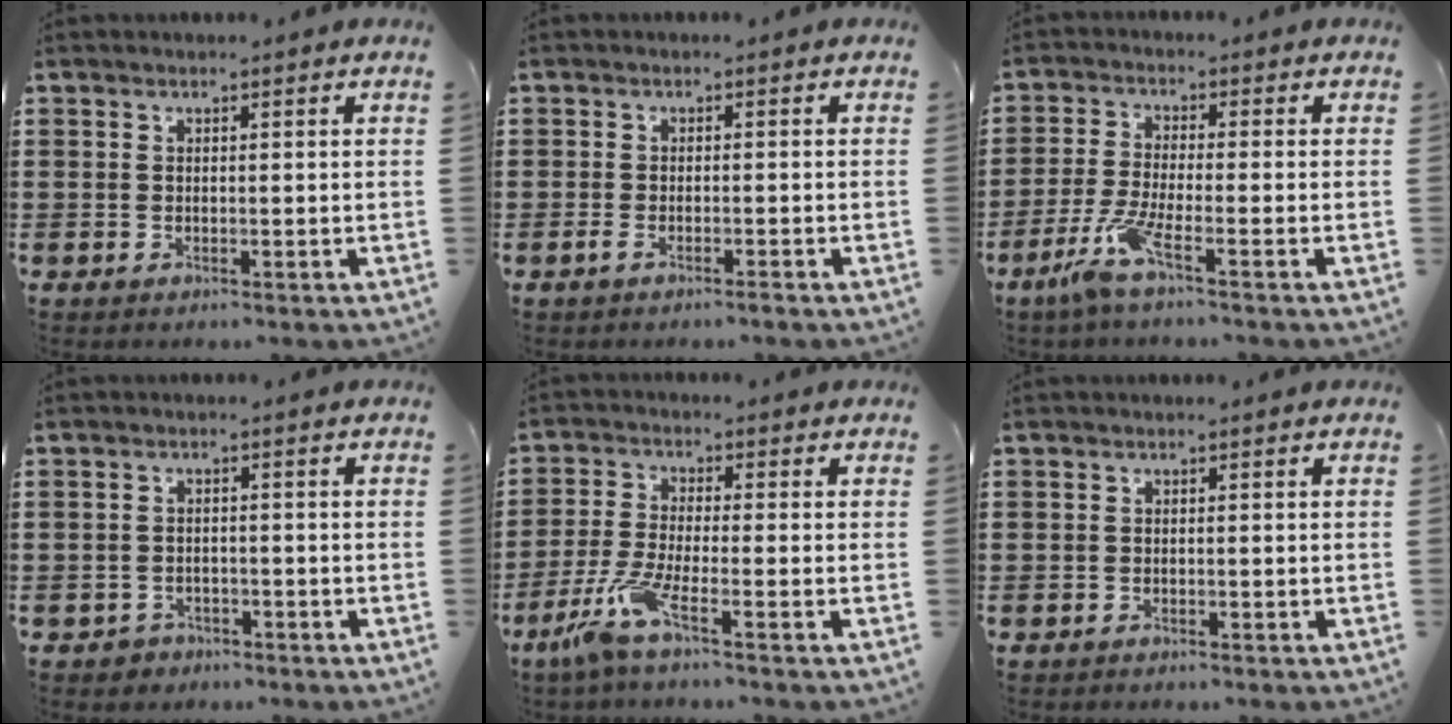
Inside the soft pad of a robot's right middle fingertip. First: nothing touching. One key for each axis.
{"total": 1.3, "fx": -0.9, "fy": 0.1, "fz": 0.9, "tx": -0.017, "ty": -0.002, "tz": -0.017}
{"total": 5.6, "fx": -3.3, "fy": 0.2, "fz": 4.5, "tx": -0.110, "ty": -0.017, "tz": -0.067}
{"total": 1.8, "fx": -1.6, "fy": 0.7, "fz": -0.1, "tx": -0.006, "ty": -0.001, "tz": -0.036}
{"total": 5.9, "fx": -3.7, "fy": 0.5, "fz": 4.6, "tx": -0.109, "ty": -0.017, "tz": -0.075}
{"total": 0.7, "fx": -0.6, "fy": 0.2, "fz": -0.1, "tx": 0.000, "ty": 0.000, "tz": -0.013}